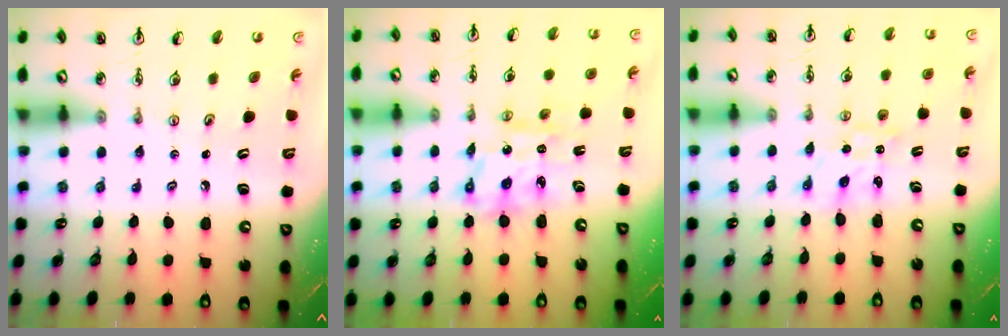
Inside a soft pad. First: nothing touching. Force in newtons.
{"total": 10.1, "press": 10.0, "slide": 0.9}
{"total": 1.4, "press": 1.4, "slide": 0.1}